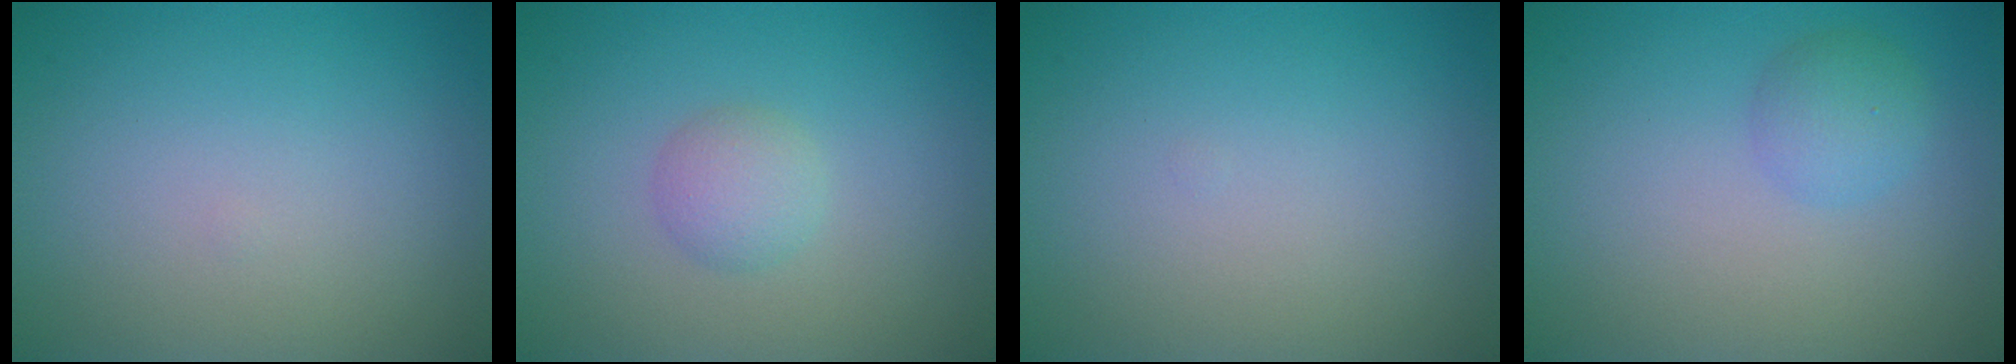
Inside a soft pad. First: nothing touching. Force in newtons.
{"total": 1.9, "press": 1.9, "slide": 0.1}
{"total": 0.0}
{"total": 2.0, "press": 2.0, "slide": 0.1}